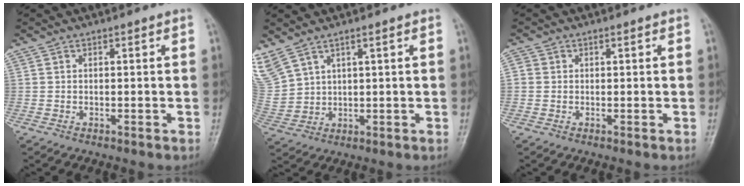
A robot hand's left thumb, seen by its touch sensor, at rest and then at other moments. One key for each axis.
{"total": 9.9, "fx": 6.1, "fy": 5.1, "fz": 5.8, "tx": -0.150, "ty": -0.017, "tz": 0.141}
{"total": 1.7, "fx": 0.3, "fy": 1.4, "fz": 0.9, "tx": -0.011, "ty": 0.005, "tz": 0.007}